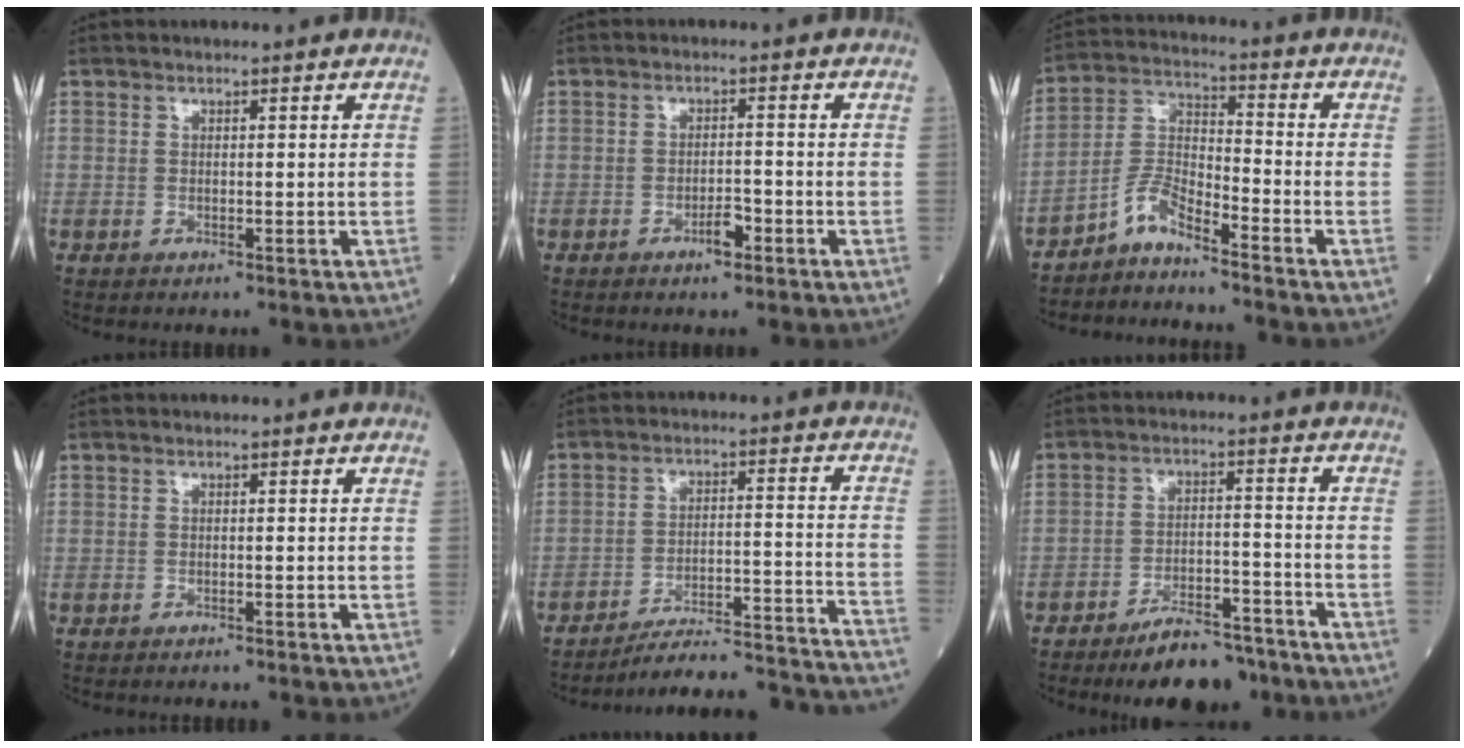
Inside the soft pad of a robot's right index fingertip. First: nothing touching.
{"total": 2.6, "force": [-1.6, 0.7, 1.9], "torque": [-0.029, 0.004, -0.028]}
{"total": 7.2, "force": [-6.0, 1.2, 3.7], "torque": [-0.079, 0.015, -0.117]}
{"total": 1.4, "force": [-1.3, 0.0, 0.6], "torque": [-0.007, 0.000, -0.016]}
{"total": 23.2, "force": [-22.4, -0.7, 6.2], "torque": [-0.044, -0.005, -0.301]}
{"total": 9.0, "force": [-7.2, 3.0, 4.5], "torque": [-0.066, 0.003, -0.120]}